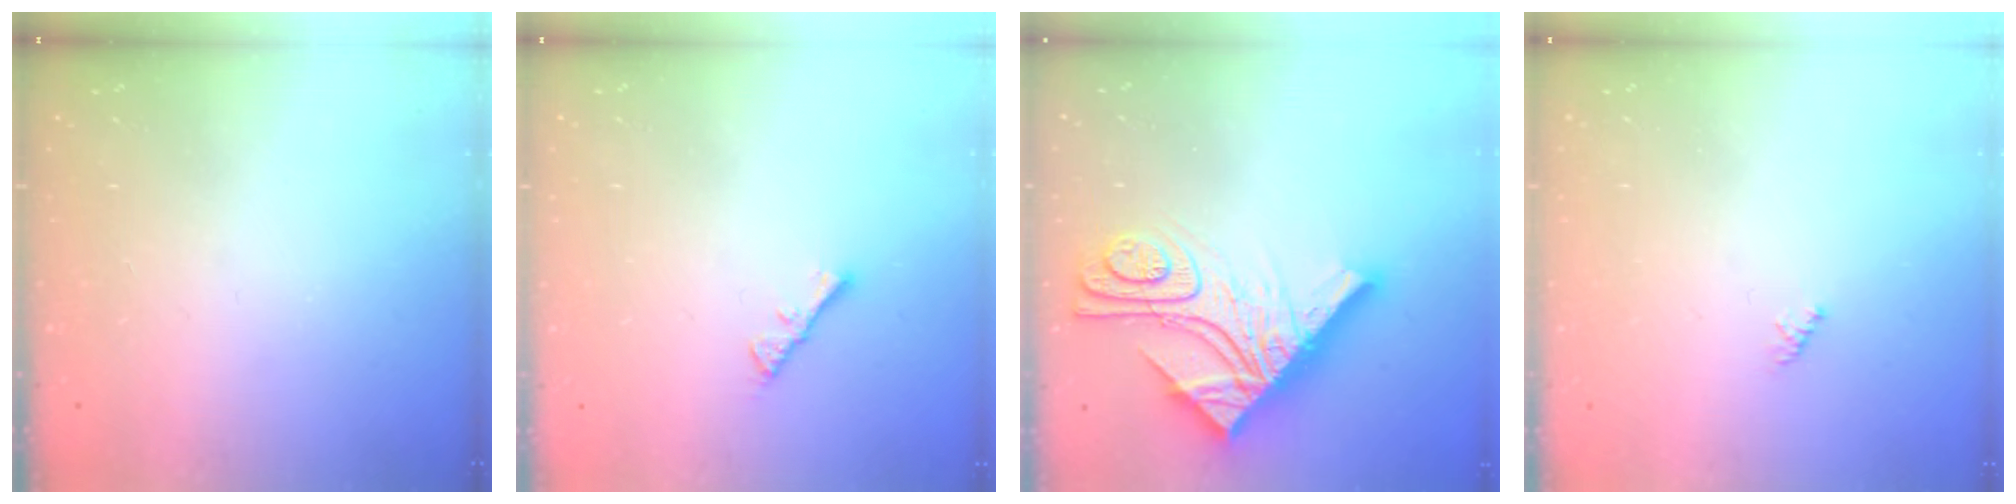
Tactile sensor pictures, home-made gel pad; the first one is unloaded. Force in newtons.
{"total": 2.3, "press": 2.2, "slide": 0.4}
{"total": 21.2, "press": 21.1, "slide": 1.8}
{"total": 1.5, "press": 1.4, "slide": 0.4}